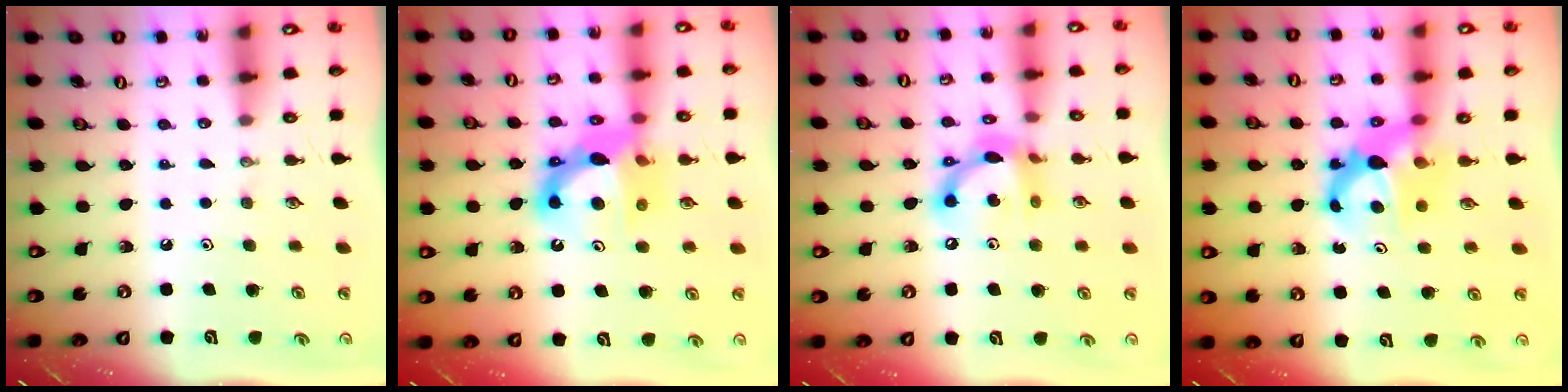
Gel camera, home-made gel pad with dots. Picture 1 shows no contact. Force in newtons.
{"total": 12.5, "press": 12.4, "slide": 1.9}
{"total": 13.5, "press": 13.4, "slide": 1.0}
{"total": 7.1, "press": 7.1, "slide": 0.5}